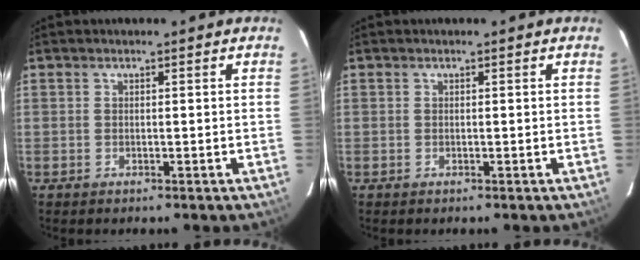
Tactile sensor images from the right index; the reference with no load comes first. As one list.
[{"total": 0.0}]